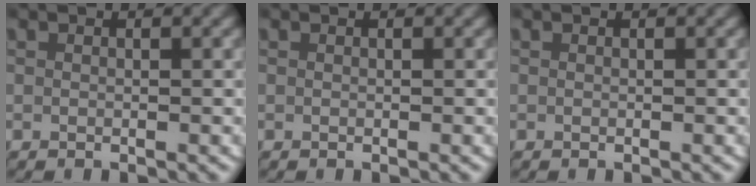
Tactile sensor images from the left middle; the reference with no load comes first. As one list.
[{"total": 0.0}, {"total": 0.0}]